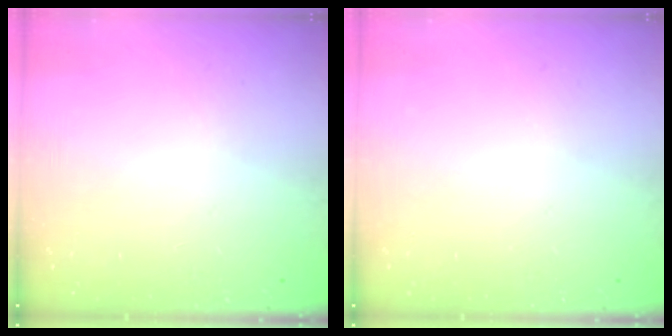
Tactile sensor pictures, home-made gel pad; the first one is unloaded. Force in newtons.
{"total": 0.0}